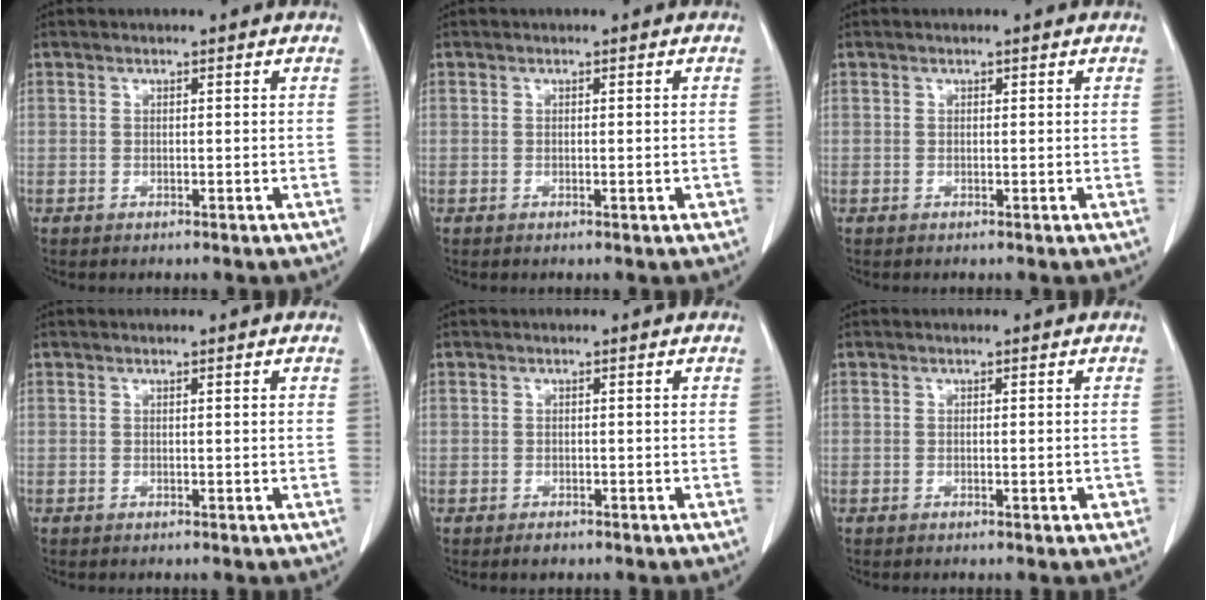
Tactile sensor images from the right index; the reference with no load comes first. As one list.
[{"total": 0.9, "force": [-0.3, 0.2, 0.9], "torque": [-0.014, -0.001, 0.000]}, {"total": 0.0}, {"total": 0.7, "force": [0.2, 0.0, 0.6], "torque": [-0.011, 0.001, 0.003]}, {"total": 1.1, "force": [-0.8, 0.7, 0.5], "torque": [-0.006, 0.000, -0.010]}, {"total": 1.3, "force": [-0.4, 0.4, 1.2], "torque": [-0.013, 0.000, -0.002]}]